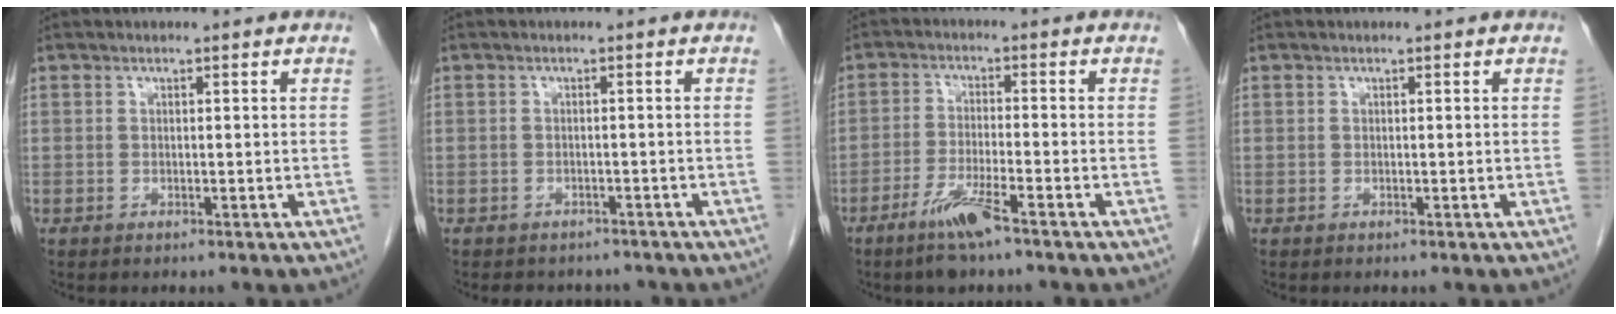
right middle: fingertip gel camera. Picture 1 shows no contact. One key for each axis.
{"total": 4.7, "fx": -4.2, "fy": 2.0, "fz": 0.6, "tx": -0.013, "ty": 0.003, "tz": -0.048}
{"total": 5.9, "fx": -4.0, "fy": 0.3, "fz": 4.4, "tx": -0.091, "ty": -0.010, "tz": -0.076}
{"total": 0.0}